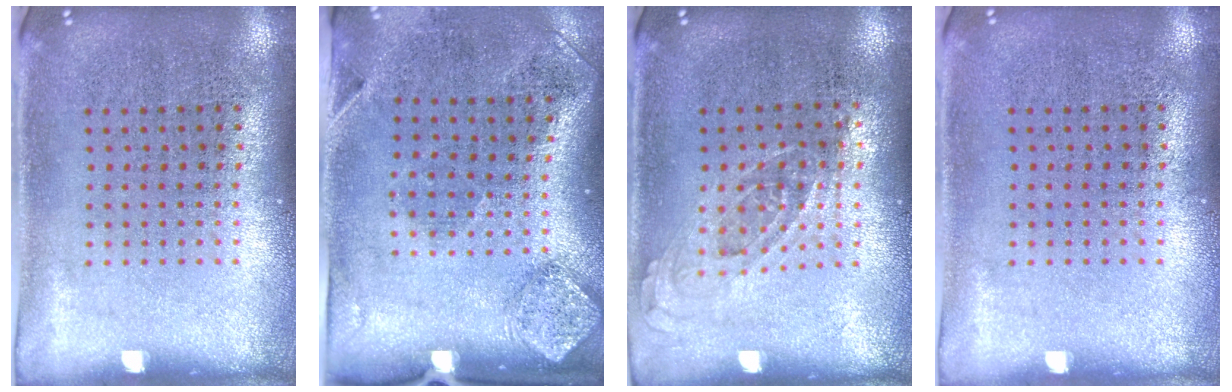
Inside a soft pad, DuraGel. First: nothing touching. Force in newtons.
{"total": 1.9, "press": 1.1, "slide": 1.6}
{"total": 0.8, "press": 0.8, "slide": 0.3}
{"total": 0.0}